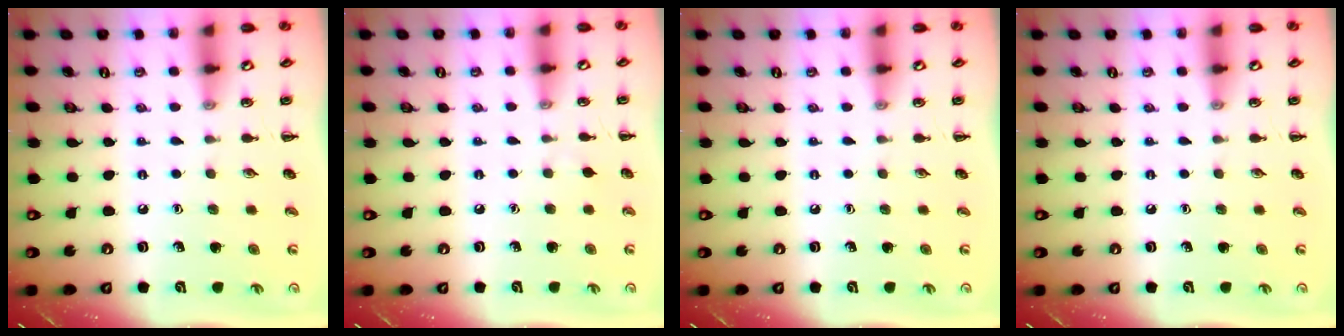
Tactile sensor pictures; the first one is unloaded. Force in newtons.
{"total": 2.2, "press": 1.9, "slide": 0.9}
{"total": 0.0}
{"total": 0.0}